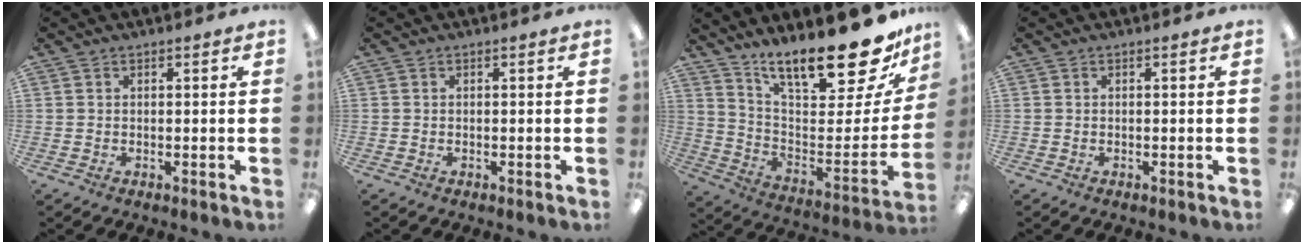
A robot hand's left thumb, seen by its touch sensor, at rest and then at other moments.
{"total": 0.0}
{"total": 22.1, "force": [17.0, 5.5, 13.0], "torque": [-0.182, -0.134, 0.280]}
{"total": 0.0}